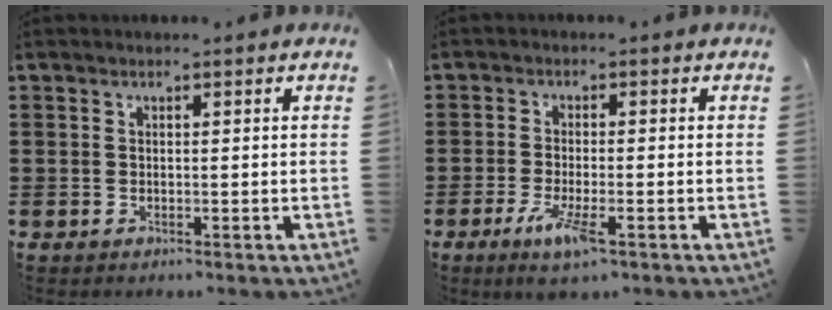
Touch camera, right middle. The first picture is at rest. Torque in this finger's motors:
{"motor_torque": [1.47, -0.53, 0.37, 0.10]}